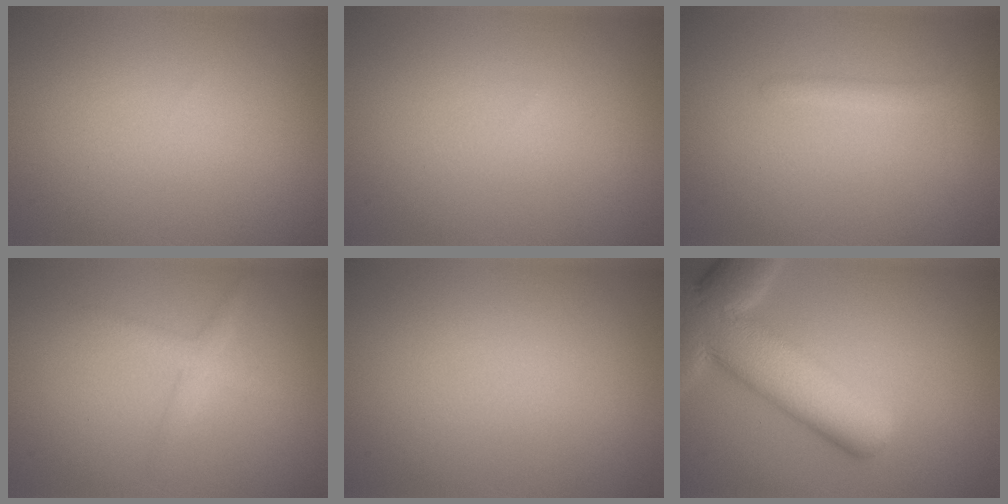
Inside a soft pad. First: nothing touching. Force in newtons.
{"total": 0.0}
{"total": 1.5, "press": 1.5, "slide": 0.2}
{"total": 1.6, "press": 1.6, "slide": 0.1}
{"total": 0.0}
{"total": 10.0, "press": 9.9, "slide": 1.0}